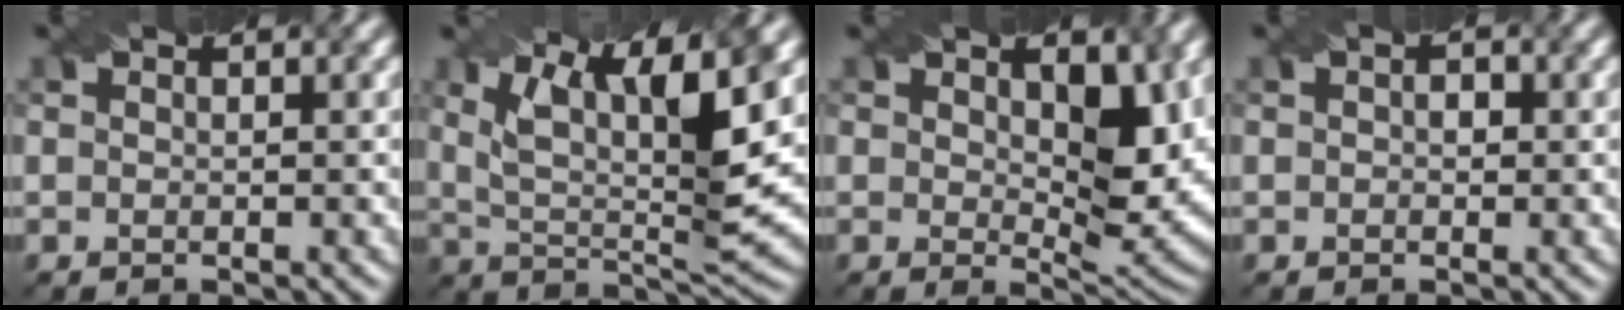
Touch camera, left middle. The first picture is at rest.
{"total": 9.6, "force": [3.5, 3.1, 8.4], "torque": [-0.156, -0.004, 0.064]}
{"total": 6.2, "force": [1.5, 2.9, 5.2], "torque": [-0.082, -0.016, 0.031]}
{"total": 1.0, "force": [0.1, 0.7, 0.7], "torque": [-0.012, 0.000, -0.004]}